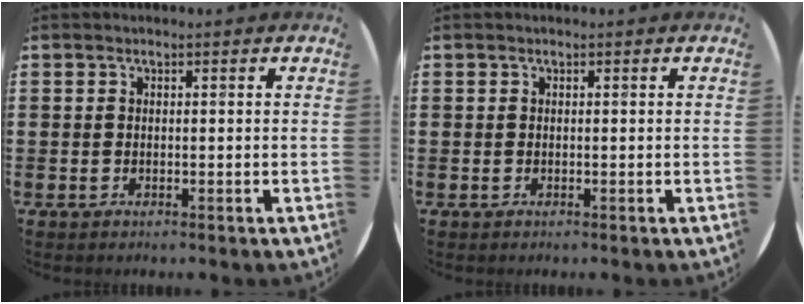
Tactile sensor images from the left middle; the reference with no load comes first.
{"total": 0.0}